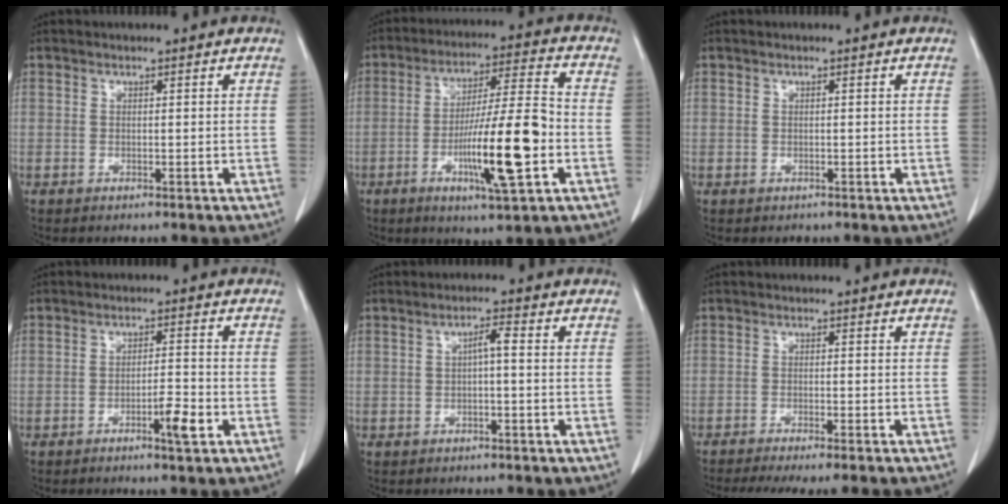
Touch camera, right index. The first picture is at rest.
{"total": 14.5, "force": [-4.1, 1.0, 13.9], "torque": [-0.240, -0.002, -0.068]}
{"total": 0.8, "force": [-0.3, 0.7, 0.0], "torque": [-0.001, 0.005, -0.005]}
{"total": 4.2, "force": [-2.1, 0.4, 3.6], "torque": [-0.056, 0.000, -0.034]}
{"total": 2.3, "force": [-0.1, 0.3, 2.3], "torque": [-0.039, 0.006, -0.001]}
{"total": 11.4, "force": [-9.8, 0.8, 5.7], "torque": [-0.070, -0.016, -0.135]}